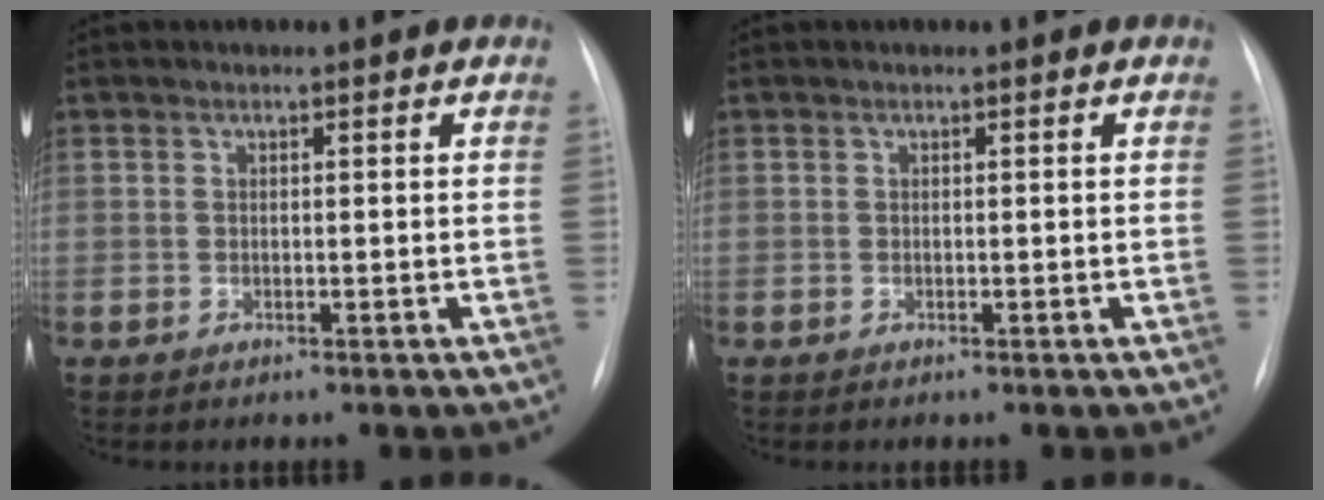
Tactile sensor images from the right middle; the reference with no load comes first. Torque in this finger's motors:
{"motor_torque": [-0.11, 0.01, -0.02, 0.00]}